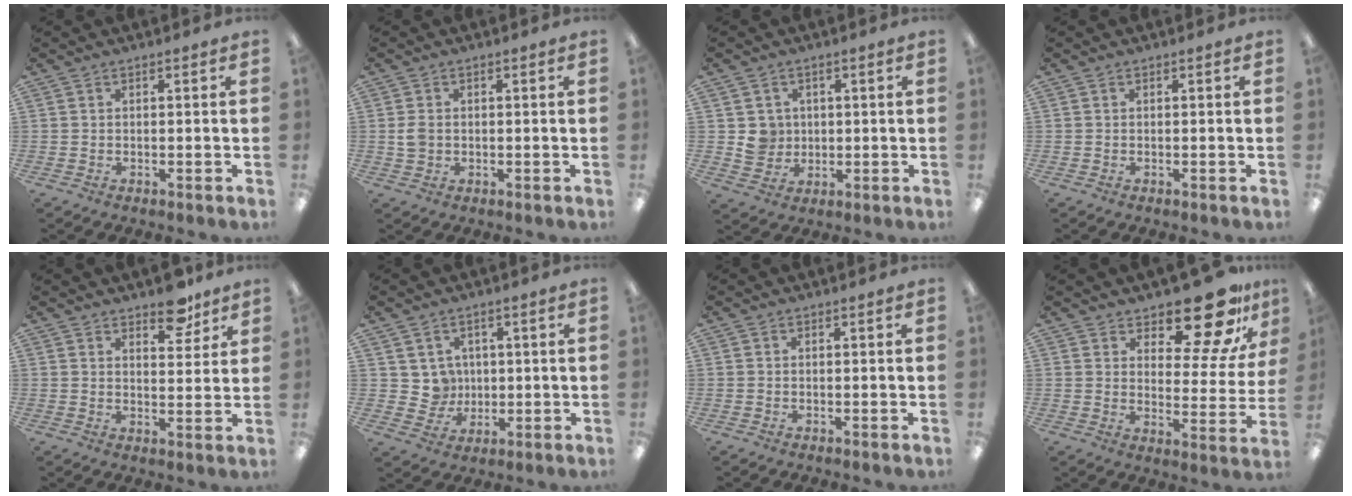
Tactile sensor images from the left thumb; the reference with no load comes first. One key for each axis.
{"total": 2.7, "fx": 0.1, "fy": 2.1, "fz": 1.7, "tx": -0.024, "ty": 0.002, "tz": 0.000}
{"total": 5.1, "fx": 0.9, "fy": 5.0, "fz": 0.5, "tx": -0.001, "ty": 0.002, "tz": 0.016}
{"total": 0.0}
{"total": 7.6, "fx": 5.9, "fy": 3.4, "fz": 3.4, "tx": -0.025, "ty": -0.038, "tz": 0.100}
{"total": 5.4, "fx": 1.9, "fy": 5.1, "fz": 0.1, "tx": -0.001, "ty": -0.009, "tz": 0.038}
{"total": 0.0}
{"total": 16.4, "fx": 13.2, "fy": 5.5, "fz": 8.1, "tx": -0.119, "ty": -0.099, "tz": 0.223}